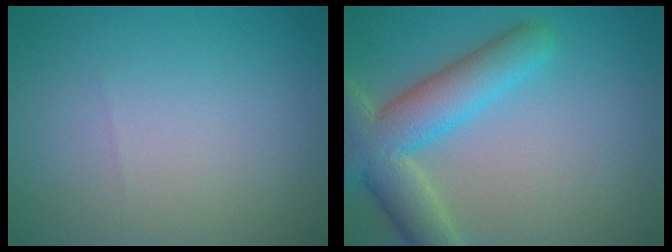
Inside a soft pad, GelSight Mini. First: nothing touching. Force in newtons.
{"total": 7.2, "press": 7.2, "slide": 0.5}